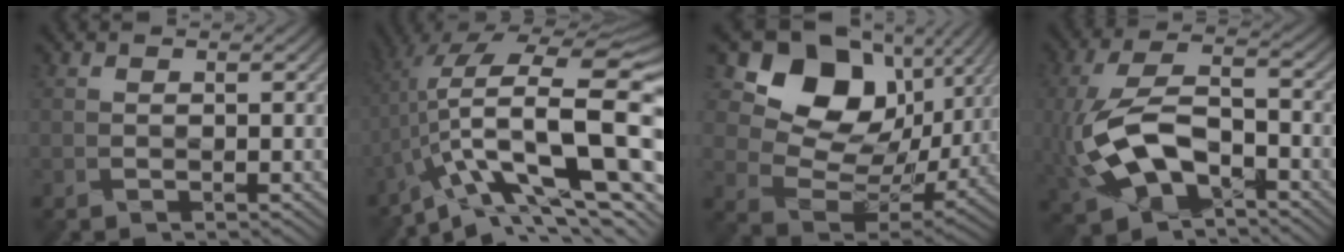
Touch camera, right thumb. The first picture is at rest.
{"total": 16.7, "force": [-3.4, 5.8, 15.3], "torque": [-0.243, 0.017, -0.060]}
{"total": 14.9, "force": [6.6, 10.7, 8.1], "torque": [-0.143, 0.011, 0.120]}
{"total": 11.2, "force": [-3.6, 5.8, 8.9], "torque": [-0.211, -0.006, -0.070]}